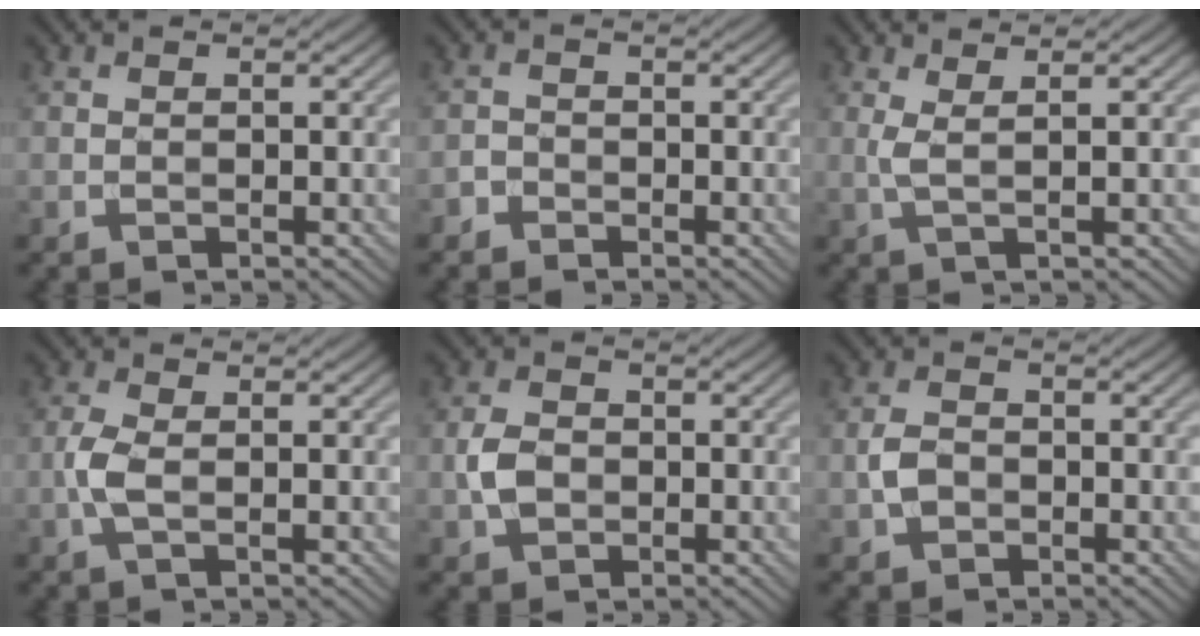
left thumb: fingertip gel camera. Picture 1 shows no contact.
{"total": 1.5, "force": [-1.2, 0.9, 0.2], "torque": [-0.001, 0.002, -0.028]}
{"total": 2.3, "force": [0.9, 0.5, 2.1], "torque": [-0.042, 0.003, 0.016]}
{"total": 3.0, "force": [-0.4, 1.2, 2.7], "torque": [-0.070, 0.001, -0.013]}
{"total": 3.5, "force": [-0.7, 2.7, 2.2], "torque": [-0.052, -0.001, -0.017]}
{"total": 2.7, "force": [-0.8, 2.0, 1.6], "torque": [-0.037, 0.000, -0.021]}